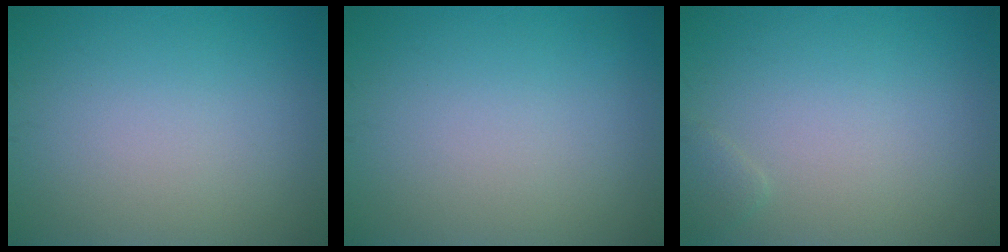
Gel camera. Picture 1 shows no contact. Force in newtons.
{"total": 0.0}
{"total": 0.8, "press": 0.8, "slide": 0.0}